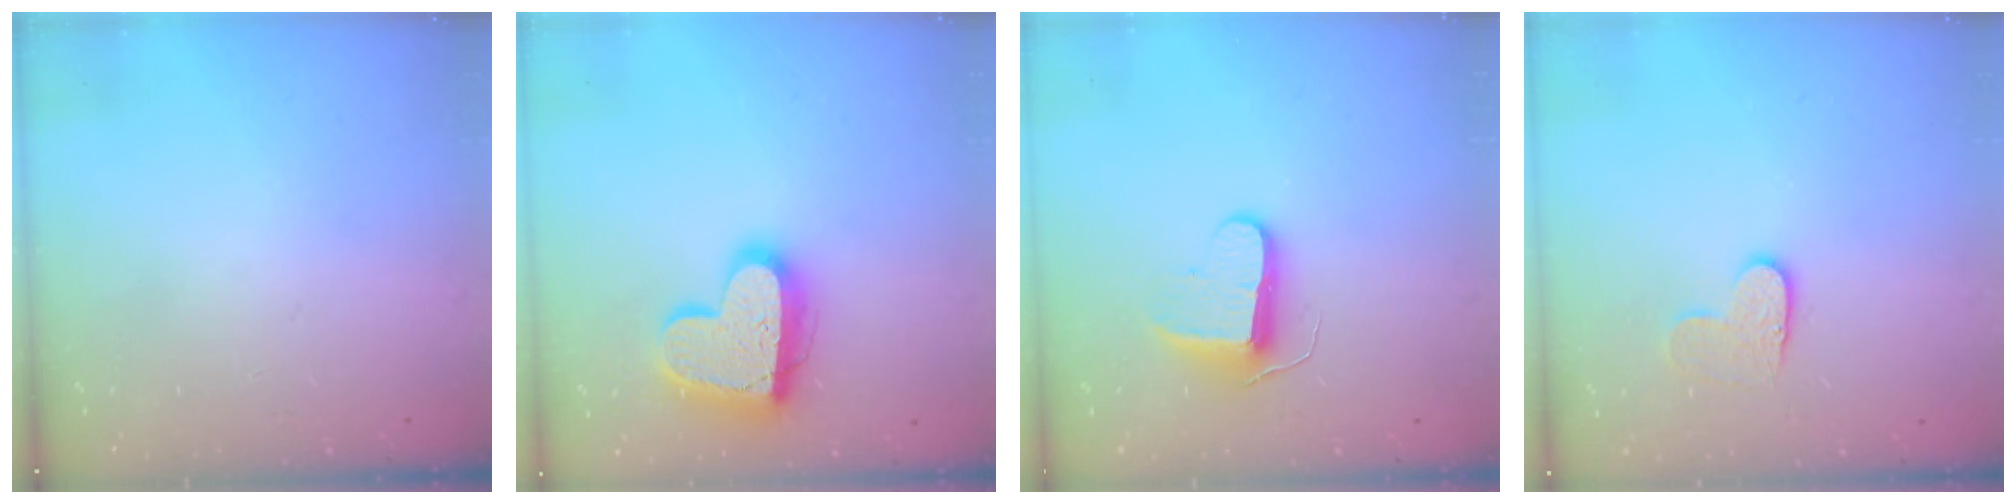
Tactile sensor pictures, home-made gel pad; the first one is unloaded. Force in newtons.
{"total": 18.2, "press": 18.2, "slide": 1.6}
{"total": 9.1, "press": 9.1, "slide": 0.3}
{"total": 6.9, "press": 6.8, "slide": 0.6}